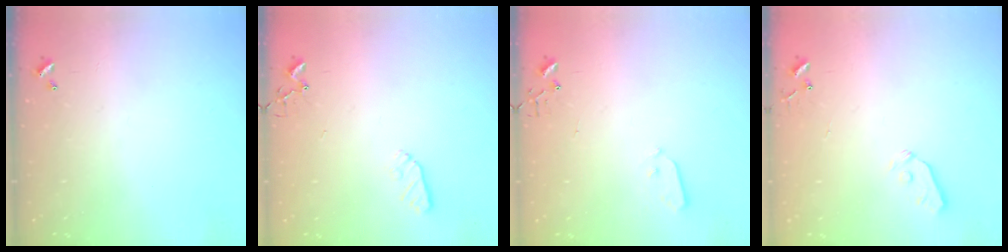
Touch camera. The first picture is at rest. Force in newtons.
{"total": 5.6, "press": 5.5, "slide": 1.0}
{"total": 3.8, "press": 3.8, "slide": 0.1}
{"total": 5.2, "press": 5.2, "slide": 0.6}